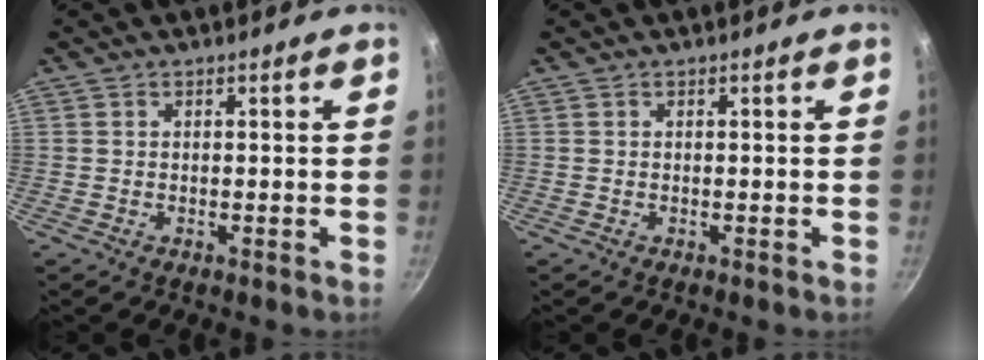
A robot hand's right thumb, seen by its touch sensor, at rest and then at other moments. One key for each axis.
{"total": 0.0}